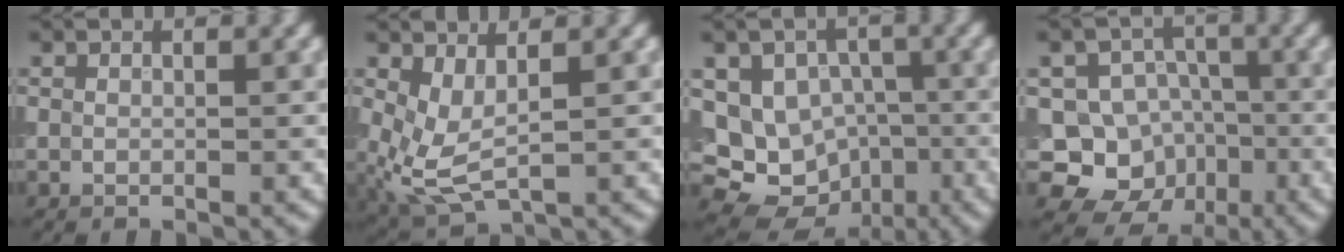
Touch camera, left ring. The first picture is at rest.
{"total": 4.2, "force": [0.5, 1.9, 3.7], "torque": [-0.098, -0.015, 0.014]}
{"total": 10.2, "force": [-2.6, 8.8, 4.4], "torque": [-0.056, -0.006, -0.049]}
{"total": 8.3, "force": [-2.8, 7.4, 2.4], "torque": [-0.014, 0.008, -0.068]}